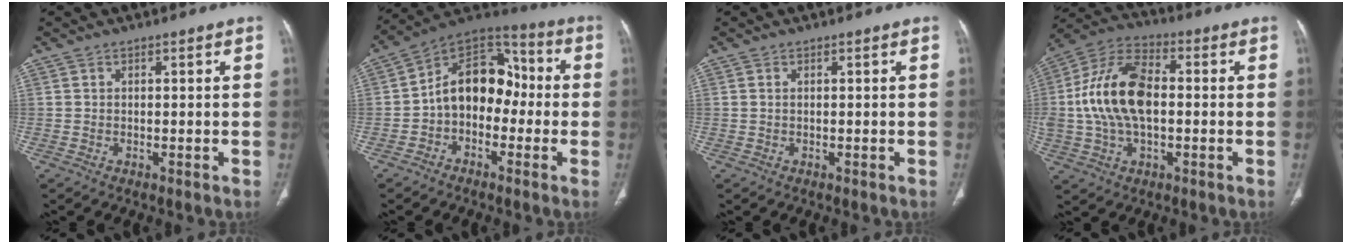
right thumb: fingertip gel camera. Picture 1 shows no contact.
{"total": 13.7, "force": [-1.7, 9.8, 9.4], "torque": [-0.113, 0.052, -0.046]}
{"total": 0.0}
{"total": 16.3, "force": [0.1, 9.3, 13.4], "torque": [-0.260, 0.030, -0.004]}